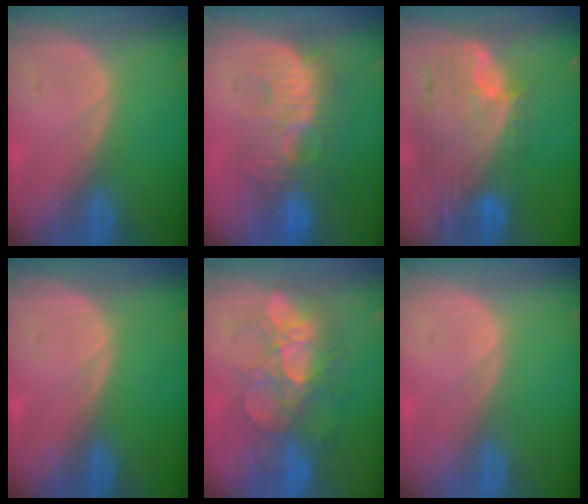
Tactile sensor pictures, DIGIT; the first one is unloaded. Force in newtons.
{"total": 8.9, "press": 8.8, "slide": 1.7}
{"total": 12.0, "press": 10.1, "slide": 6.4}
{"total": 0.0}
{"total": 9.1, "press": 8.9, "slide": 1.9}
{"total": 0.0}